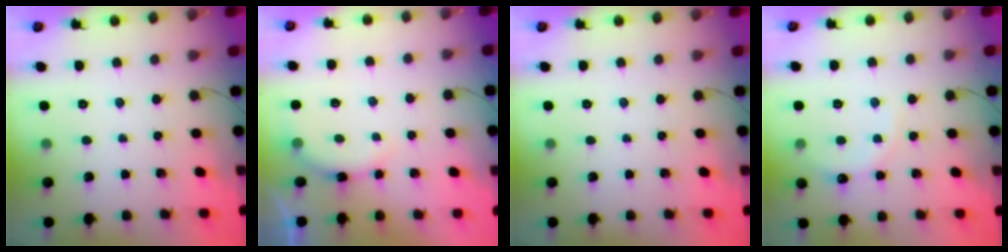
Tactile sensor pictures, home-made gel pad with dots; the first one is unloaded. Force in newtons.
{"total": 5.9, "press": 5.8, "slide": 1.0}
{"total": 0.0}
{"total": 5.4, "press": 5.3, "slide": 1.0}